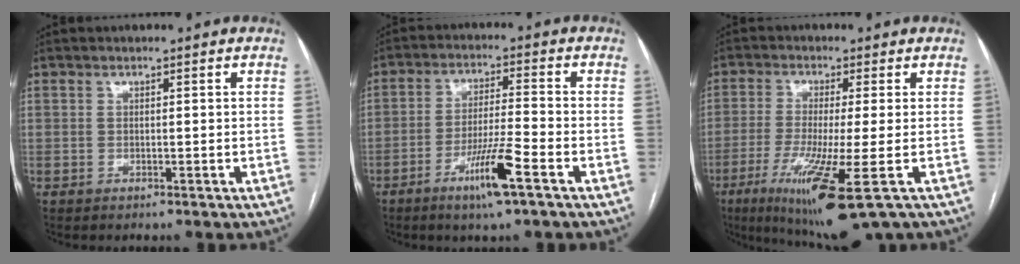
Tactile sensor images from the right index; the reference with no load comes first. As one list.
[{"total": 8.5, "force": [-4.6, -0.2, 7.2], "torque": [-0.135, -0.011, -0.082]}, {"total": 13.1, "force": [-5.8, 0.3, 11.8], "torque": [-0.226, -0.050, -0.098]}]